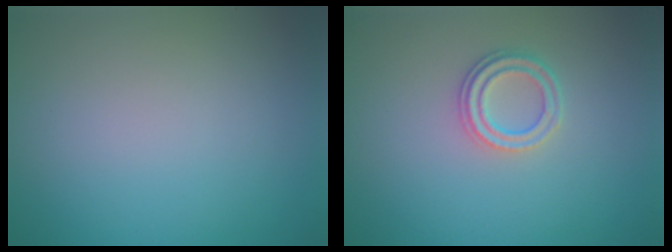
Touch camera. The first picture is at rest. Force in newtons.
{"total": 2.3, "press": 2.1, "slide": 1.0}